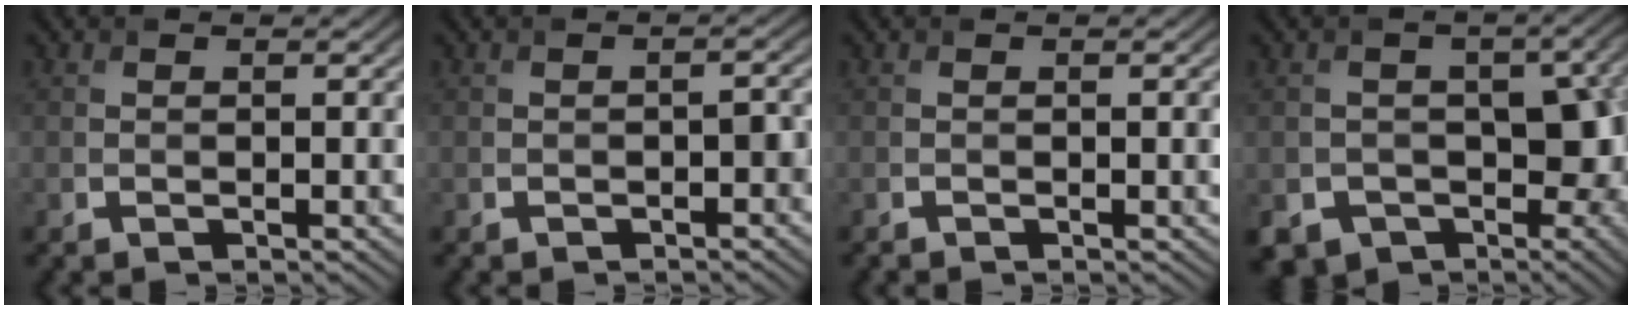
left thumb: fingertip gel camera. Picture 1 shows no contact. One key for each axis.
{"total": 1.7, "fx": -0.9, "fy": 0.7, "fz": 1.2, "tx": -0.018, "ty": 0.004, "tz": -0.016}
{"total": 0.9, "fx": -0.4, "fy": 0.2, "fz": 0.8, "tx": -0.010, "ty": 0.001, "tz": -0.010}
{"total": 10.9, "fx": -3.4, "fy": 8.1, "fz": 6.5, "tx": -0.093, "ty": -0.044, "tz": -0.046}